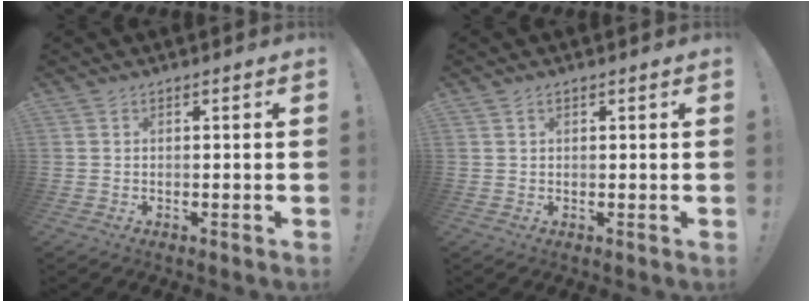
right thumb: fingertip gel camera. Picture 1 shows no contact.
{"total": 0.8, "force": [0.5, 0.6, 0.2], "torque": [-0.003, 0.000, 0.008]}